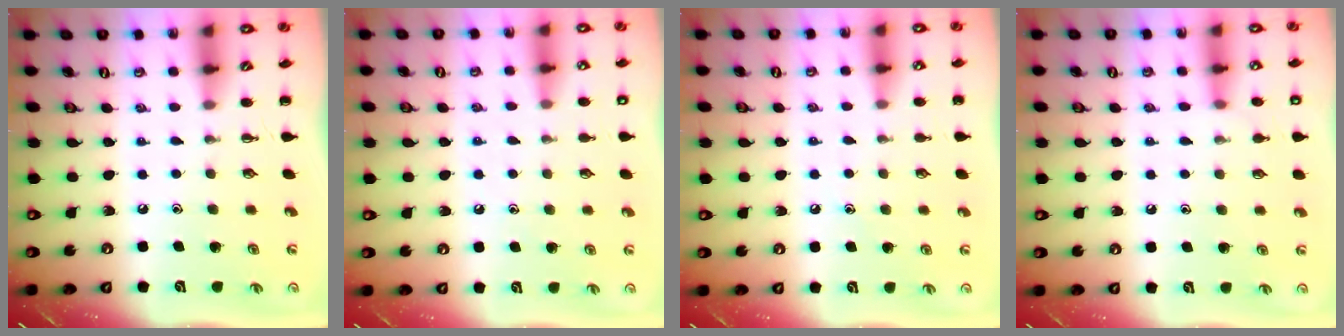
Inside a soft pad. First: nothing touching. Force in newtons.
{"total": 8.4, "press": 8.1, "slide": 2.2}
{"total": 5.0, "press": 4.8, "slide": 1.4}
{"total": 6.7, "press": 6.4, "slide": 2.3}